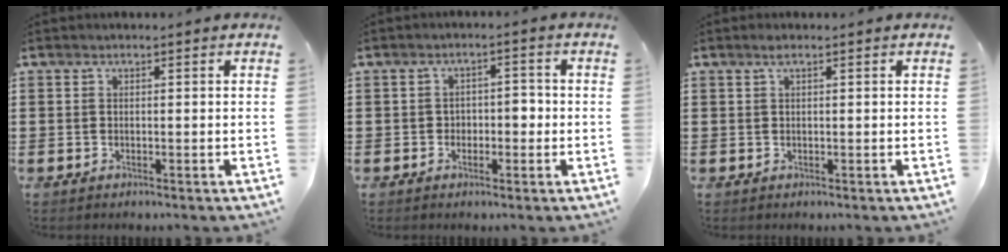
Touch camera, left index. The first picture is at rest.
{"total": 2.6, "force": [-0.8, 1.7, 1.9], "torque": [-0.031, 0.002, -0.022]}
{"total": 0.9, "force": [0.5, 0.1, 0.8], "torque": [-0.016, 0.002, 0.009]}